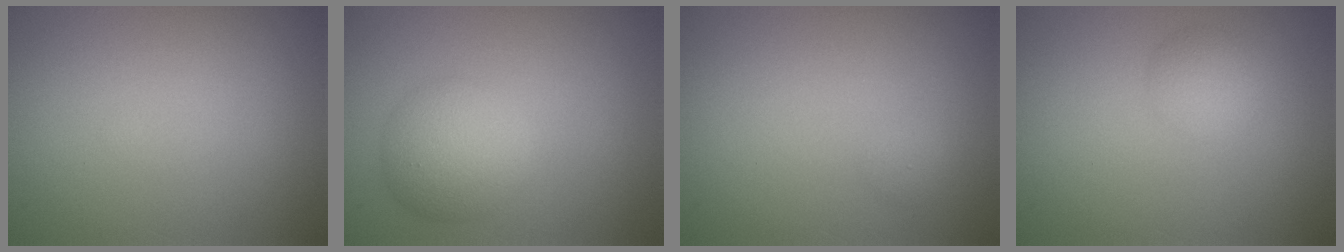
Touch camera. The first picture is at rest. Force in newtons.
{"total": 4.4, "press": 4.4, "slide": 0.1}
{"total": 0.6, "press": 0.6, "slide": 0.0}
{"total": 2.0, "press": 2.0, "slide": 0.0}